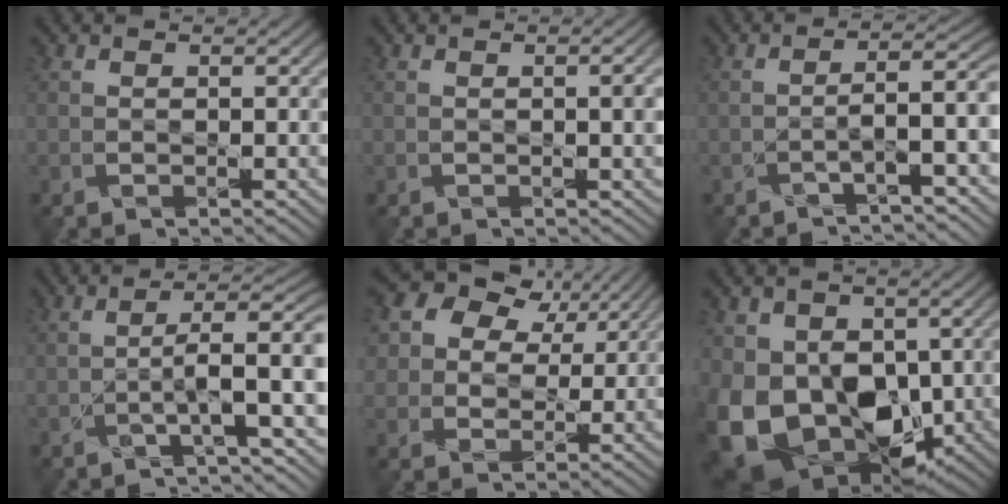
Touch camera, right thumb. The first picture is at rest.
{"total": 2.2, "force": [-0.1, 0.6, 2.1], "torque": [-0.025, 0.004, -0.001]}
{"total": 4.0, "force": [-1.8, 0.9, 3.4], "torque": [-0.046, 0.012, -0.048]}
{"total": 5.1, "force": [-1.5, 1.0, 4.8], "torque": [-0.069, 0.014, -0.037]}
{"total": 10.8, "force": [6.2, 7.9, 4.1], "torque": [-0.123, 0.043, 0.105]}
{"total": 15.4, "force": [-3.0, 11.5, 9.9], "torque": [-0.195, -0.041, -0.035]}